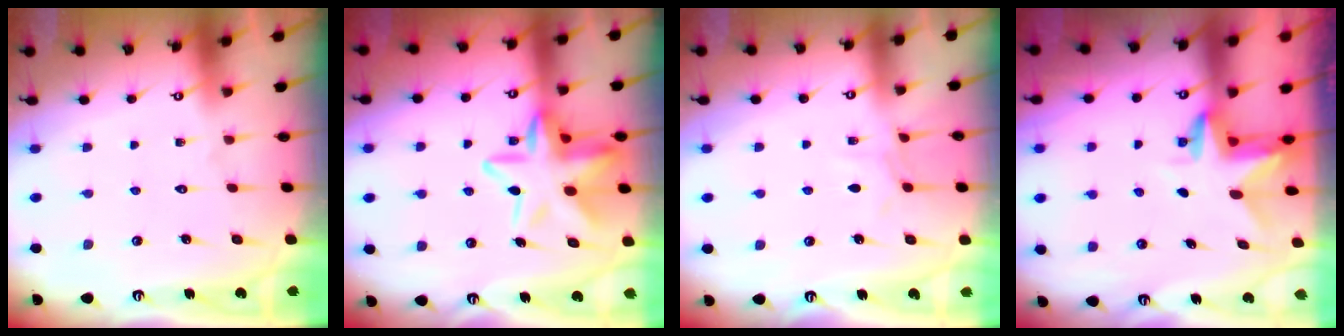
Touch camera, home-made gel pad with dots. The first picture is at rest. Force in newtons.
{"total": 15.6, "press": 15.5, "slide": 1.7}
{"total": 5.6, "press": 5.5, "slide": 0.6}
{"total": 2.9, "press": 2.9, "slide": 0.2}